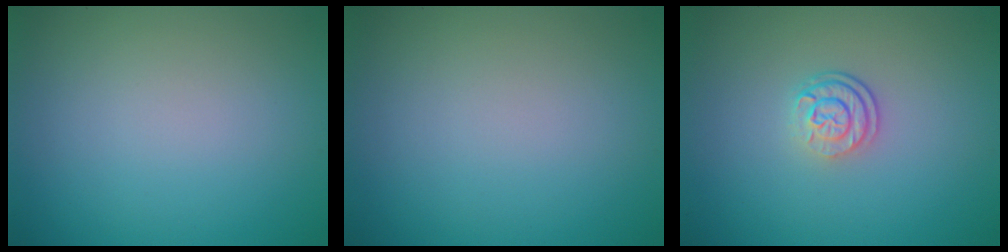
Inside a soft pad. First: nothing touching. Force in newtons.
{"total": 0.0}
{"total": 2.5, "press": 1.9, "slide": 1.7}